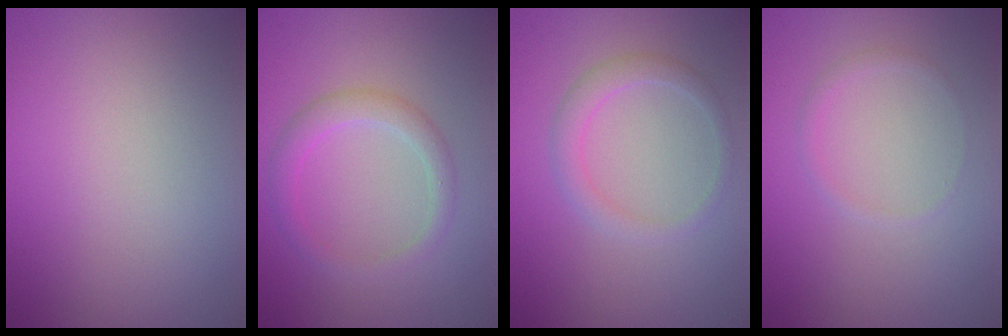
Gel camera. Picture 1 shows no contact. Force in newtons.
{"total": 2.3, "press": 2.3, "slide": 0.1}
{"total": 2.0, "press": 2.0, "slide": 0.1}
{"total": 0.7, "press": 0.7, "slide": 0.0}